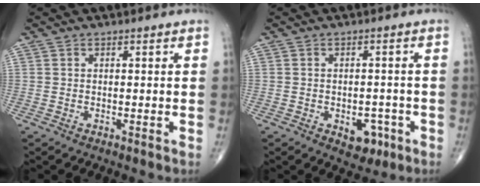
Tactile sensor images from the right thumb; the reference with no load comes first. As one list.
[{"total": 5.1, "force": [-2.2, 3.3, 3.2], "torque": [-0.020, 0.014, -0.021]}]